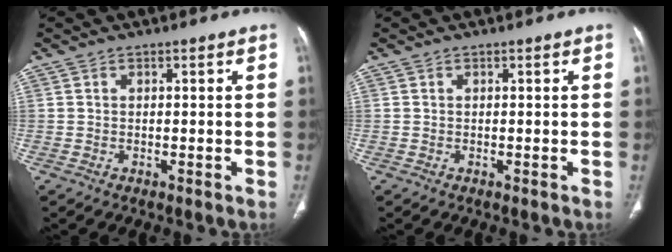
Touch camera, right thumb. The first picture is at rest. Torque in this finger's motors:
{"motor_torque": [0.01, 0.01, -0.01, 0.00, 0.00]}